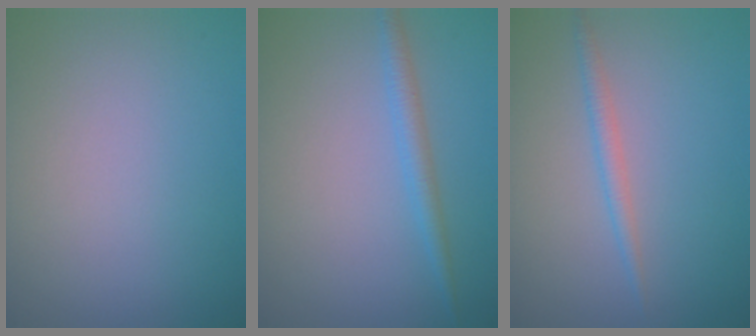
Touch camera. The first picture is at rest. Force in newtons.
{"total": 1.8, "press": 1.8, "slide": 0.1}
{"total": 1.5, "press": 1.5, "slide": 0.1}